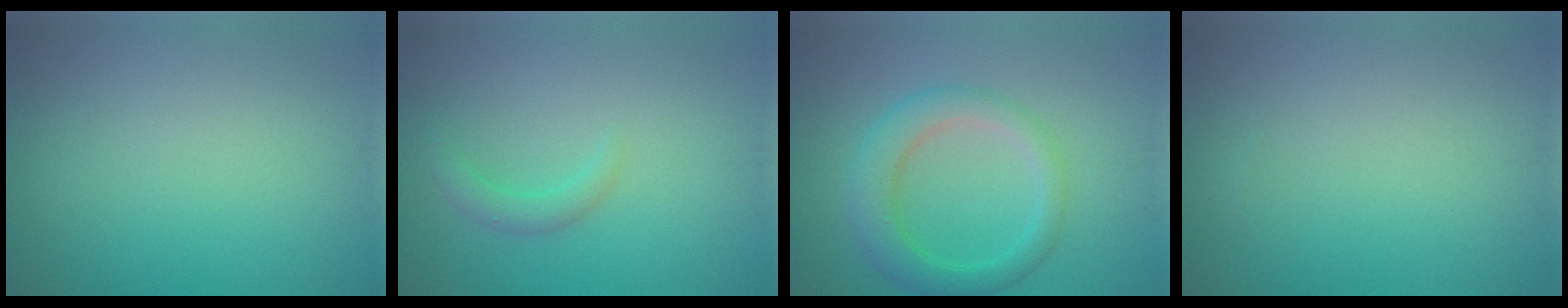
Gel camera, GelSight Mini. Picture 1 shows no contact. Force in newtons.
{"total": 1.6, "press": 1.6, "slide": 0.2}
{"total": 4.1, "press": 4.1, "slide": 0.1}
{"total": 0.0}